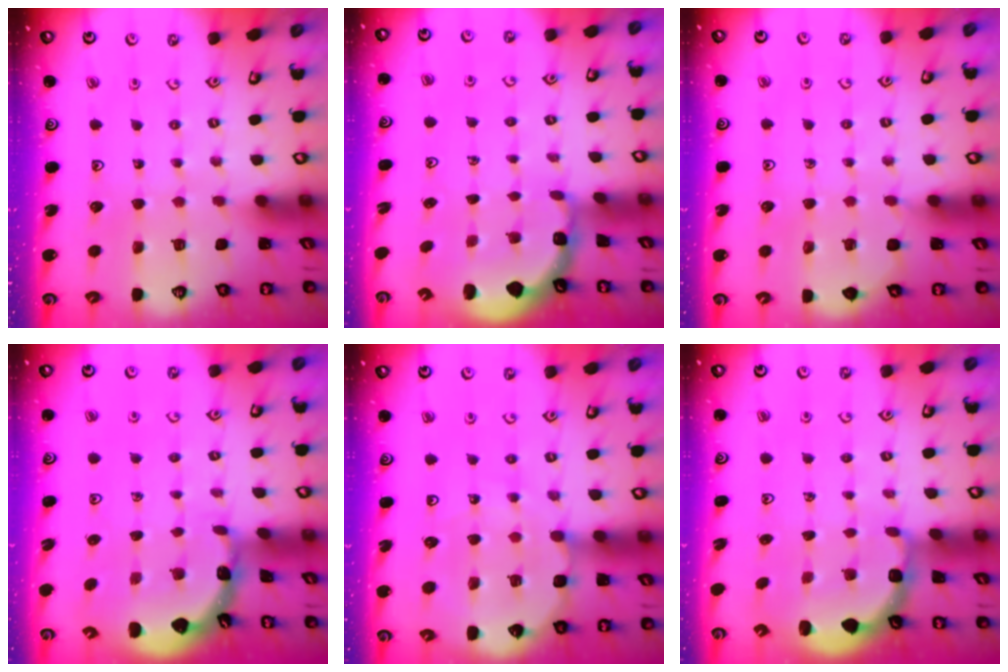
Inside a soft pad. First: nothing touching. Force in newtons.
{"total": 1.2, "press": 1.1, "slide": 0.4}
{"total": 1.6, "press": 1.5, "slide": 0.3}
{"total": 1.7, "press": 1.7, "slide": 0.1}
{"total": 8.1, "press": 7.9, "slide": 2.0}
{"total": 2.5, "press": 1.9, "slide": 1.6}